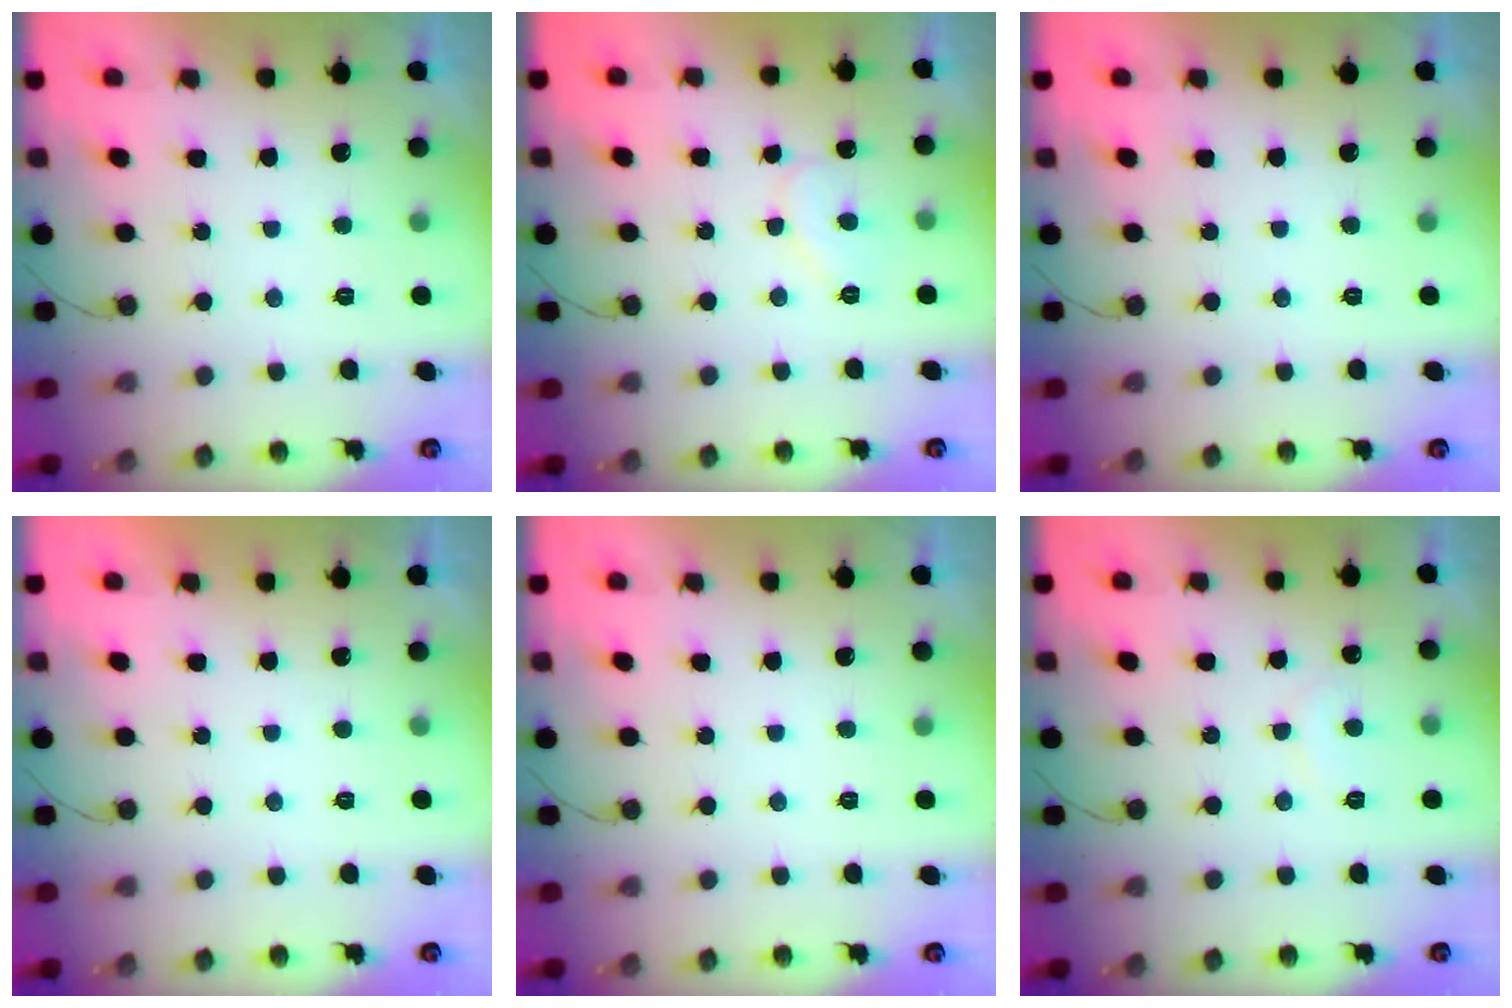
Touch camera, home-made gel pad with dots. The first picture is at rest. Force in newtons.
{"total": 6.7, "press": 6.6, "slide": 0.4}
{"total": 0.0}
{"total": 1.7, "press": 1.7, "slide": 0.1}
{"total": 0.0}
{"total": 6.2, "press": 6.1, "slide": 0.4}